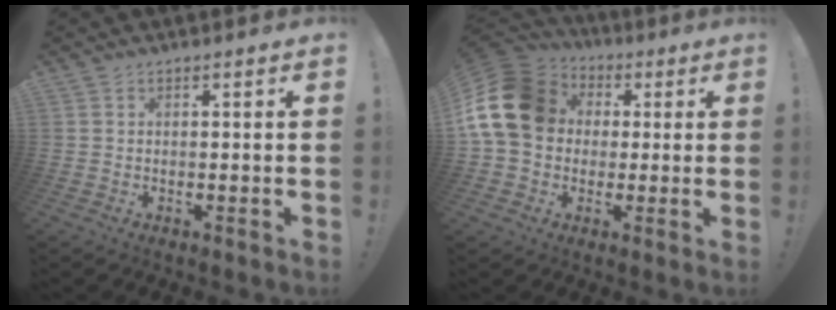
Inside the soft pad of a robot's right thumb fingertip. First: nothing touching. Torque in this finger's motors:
{"motor_torque": [2.42, 2.59, 1.04, -0.77, 0.31]}